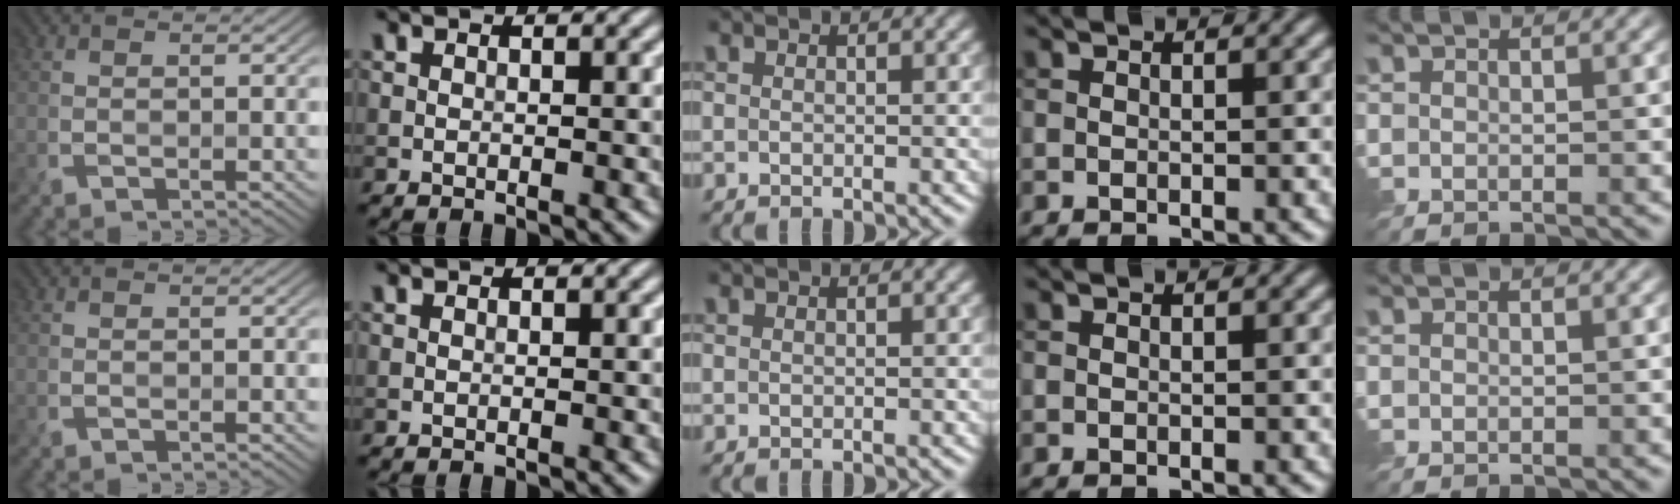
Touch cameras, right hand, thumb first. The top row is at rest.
{}